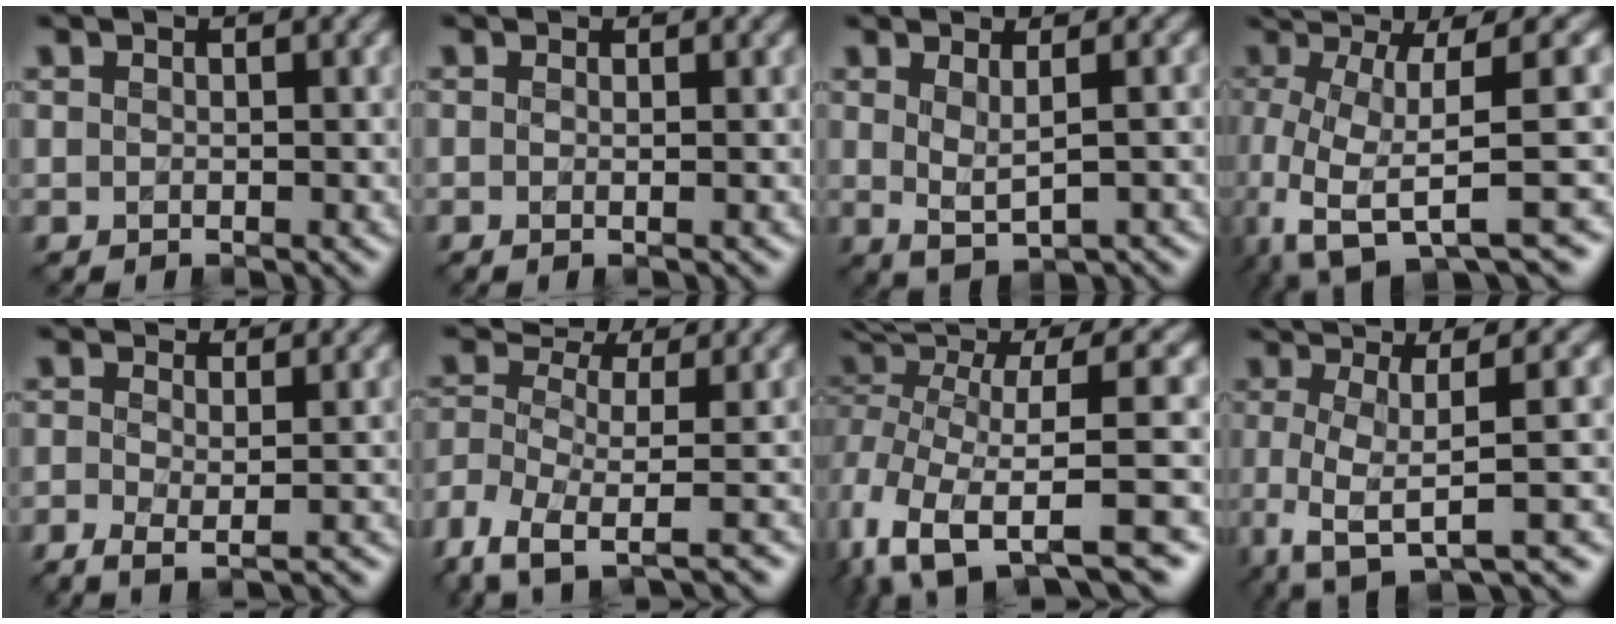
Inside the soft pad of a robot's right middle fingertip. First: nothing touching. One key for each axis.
{"total": 0.9, "fx": 0.0, "fy": 0.3, "fz": 0.8, "tx": -0.014, "ty": -0.007, "tz": -0.010}
{"total": 2.3, "fx": 0.5, "fy": 0.7, "fz": 2.1, "tx": -0.036, "ty": -0.008, "tz": 0.012}
{"total": 11.3, "fx": -0.8, "fy": 2.3, "fz": 11.1, "tx": -0.186, "ty": 0.017, "tz": -0.001}
{"total": 3.2, "fx": -0.8, "fy": 1.5, "fz": 2.8, "tx": -0.038, "ty": -0.003, "tz": -0.012}
{"total": 7.1, "fx": -3.4, "fy": 3.6, "fz": 5.0, "tx": -0.102, "ty": 0.013, "tz": -0.043}
{"total": 11.3, "fx": -2.0, "fy": 4.3, "fz": 10.3, "tx": -0.210, "ty": 0.000, "tz": -0.013}
{"total": 7.1, "fx": -0.9, "fy": 1.5, "fz": 6.9, "tx": -0.089, "ty": 0.004, "tz": -0.020}